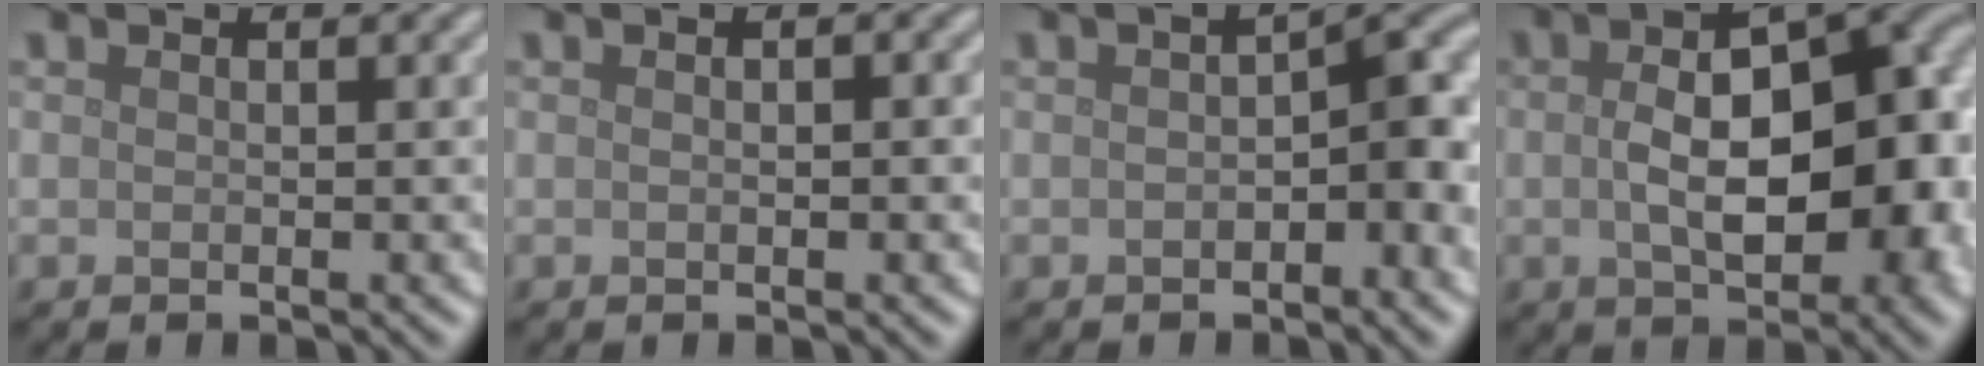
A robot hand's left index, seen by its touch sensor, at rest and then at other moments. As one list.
[{"total": 1.1, "force": [0.2, 0.4, 1.0], "torque": [-0.009, -0.002, 0.001]}, {"total": 4.5, "force": [-0.7, 1.9, 4.0], "torque": [-0.049, 0.011, -0.014]}, {"total": 12.8, "force": [-0.1, 6.5, 11.1], "torque": [-0.137, 0.009, -0.003]}]